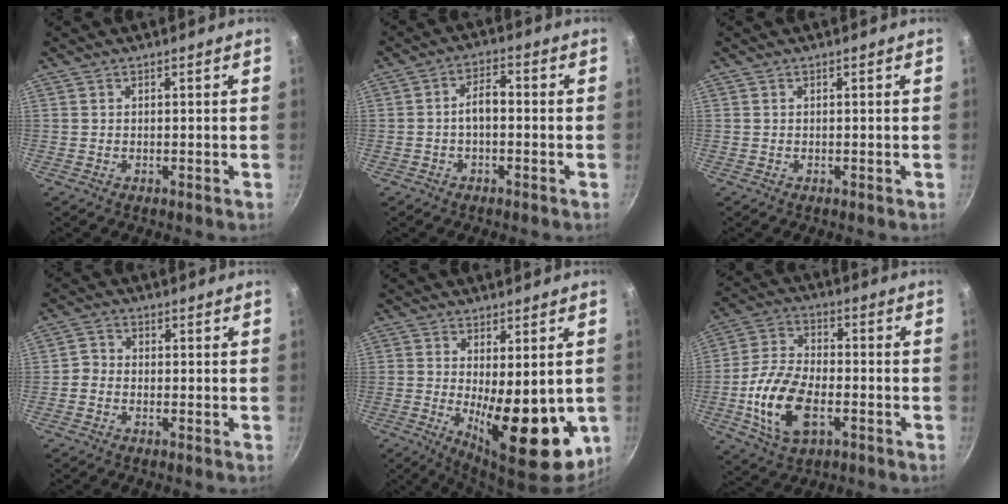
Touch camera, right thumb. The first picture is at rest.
{"total": 4.3, "force": [-0.9, 2.2, 3.6], "torque": [-0.056, 0.026, -0.020]}
{"total": 0.0}
{"total": 2.1, "force": [-1.1, 1.6, 0.7], "torque": [-0.010, 0.016, -0.029]}
{"total": 15.9, "force": [-2.0, 6.1, 14.5], "torque": [-0.181, -0.021, -0.012]}
{"total": 14.8, "force": [-4.4, 8.1, 11.5], "torque": [-0.222, 0.025, -0.085]}